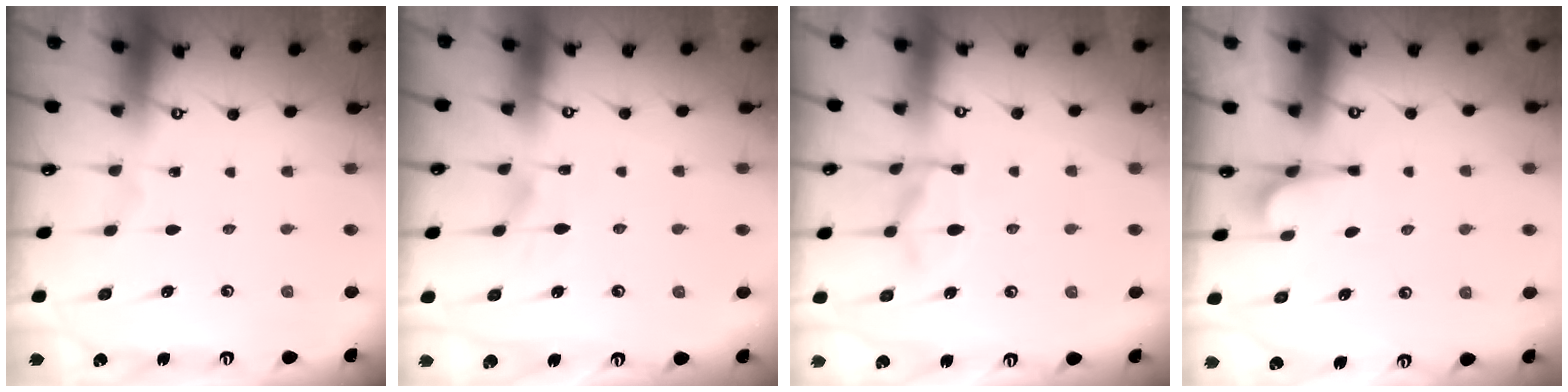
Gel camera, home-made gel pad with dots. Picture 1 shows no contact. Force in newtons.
{"total": 4.3, "press": 4.3, "slide": 0.5}
{"total": 11.5, "press": 11.5, "slide": 1.3}
{"total": 2.8, "press": 2.7, "slide": 0.8}